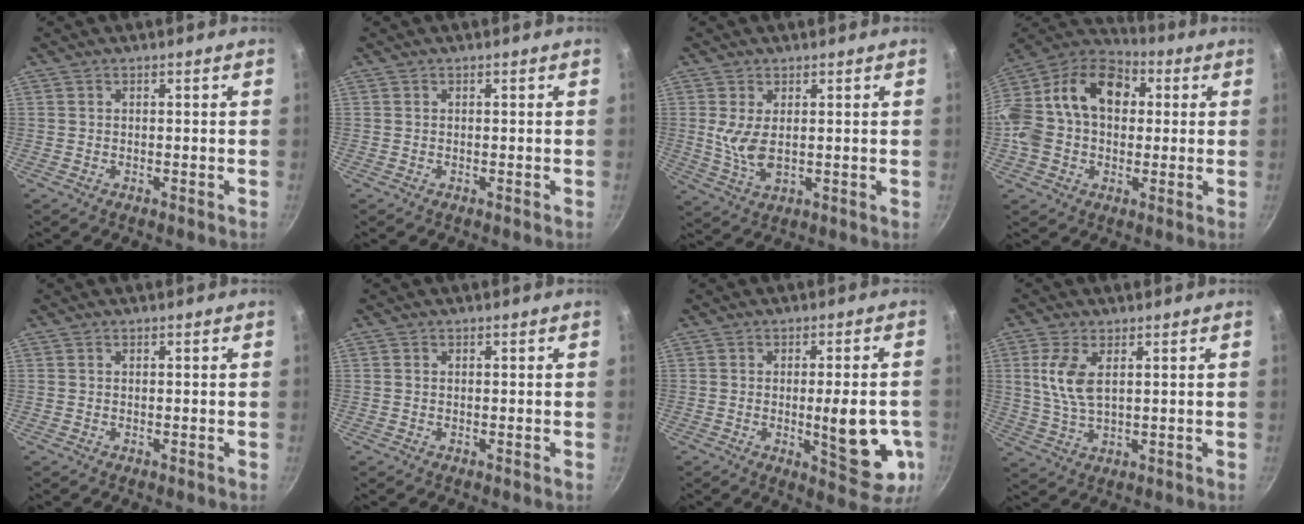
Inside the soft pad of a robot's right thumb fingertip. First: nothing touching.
{"total": 0.0}
{"total": 6.6, "force": [1.2, 3.2, 5.7], "torque": [-0.115, -0.013, 0.031]}
{"total": 21.9, "force": [2.7, 16.0, 14.7], "torque": [-0.257, 0.051, 0.029]}
{"total": 0.0}
{"total": 0.0}
{"total": 12.7, "force": [-2.3, 3.9, 11.9], "torque": [-0.140, -0.009, -0.024]}
{"total": 7.2, "force": [2.0, 3.4, 6.0], "torque": [-0.124, -0.007, 0.043]}